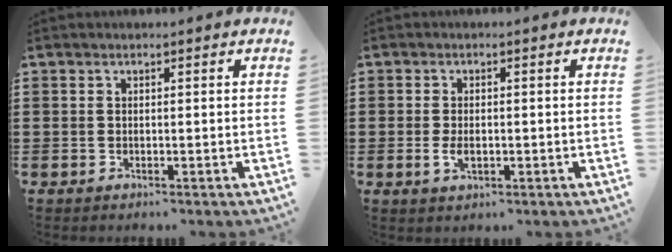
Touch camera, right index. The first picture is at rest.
{"total": 2.5, "force": [-0.4, 1.3, 2.1], "torque": [-0.048, -0.003, -0.009]}